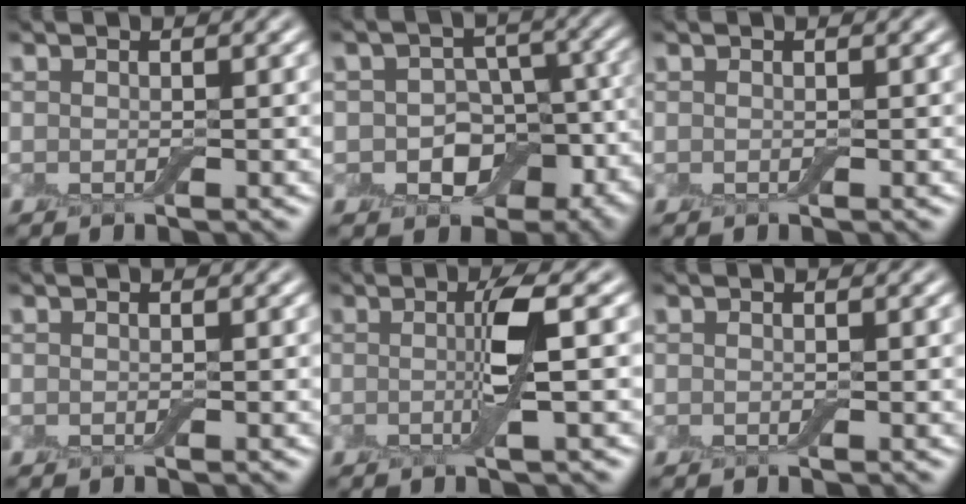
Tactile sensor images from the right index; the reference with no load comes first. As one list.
[{"total": 9.1, "force": [-2.2, 6.7, 5.7], "torque": [-0.076, -0.015, -0.029]}, {"total": 0.0}, {"total": 0.0}, {"total": 3.1, "force": [-0.2, -0.2, 3.1], "torque": [-0.060, 0.001, -0.008]}, {"total": 0.0}]